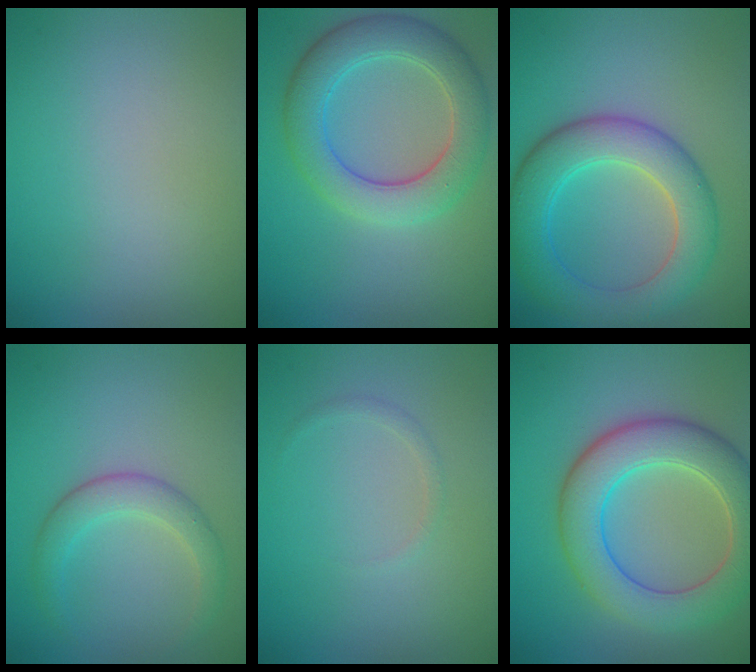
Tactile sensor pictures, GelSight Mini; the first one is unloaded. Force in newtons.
{"total": 5.9, "press": 5.9, "slide": 0.3}
{"total": 6.7, "press": 6.7, "slide": 0.1}
{"total": 2.7, "press": 2.7, "slide": 0.2}
{"total": 0.7, "press": 0.7, "slide": 0.1}
{"total": 7.6, "press": 7.6, "slide": 0.3}